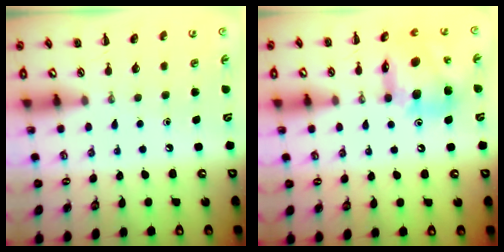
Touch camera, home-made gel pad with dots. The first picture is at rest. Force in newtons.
{"total": 17.1, "press": 16.9, "slide": 3.0}